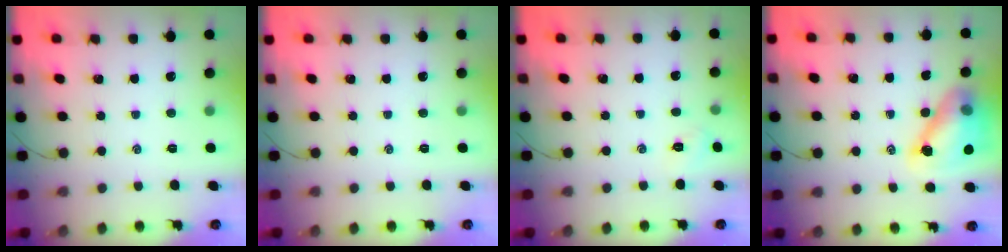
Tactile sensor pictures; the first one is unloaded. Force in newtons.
{"total": 0.0}
{"total": 2.6, "press": 2.4, "slide": 0.8}
{"total": 12.3, "press": 11.8, "slide": 3.5}